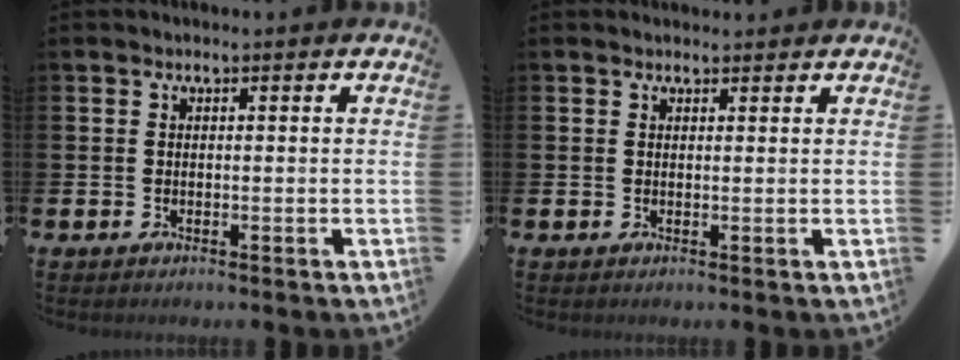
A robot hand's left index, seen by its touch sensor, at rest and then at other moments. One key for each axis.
{"total": 0.9, "fx": 0.9, "fy": 0.2, "fz": 0.2, "tx": 0.007, "ty": -0.002, "tz": 0.013}